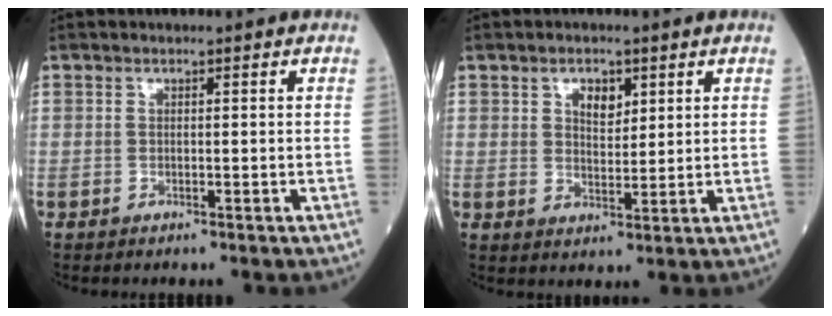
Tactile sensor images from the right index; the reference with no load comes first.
{"total": 3.8, "force": [1.8, 2.1, 2.7], "torque": [-0.043, 0.001, 0.033]}